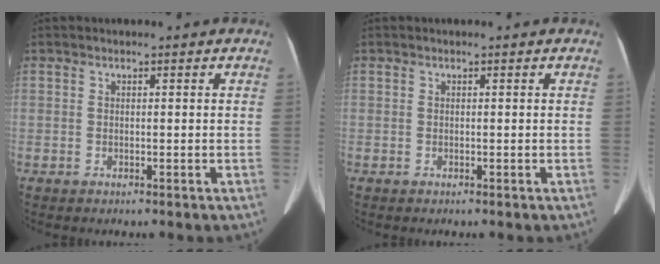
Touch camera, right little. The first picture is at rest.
{"total": 0.0}